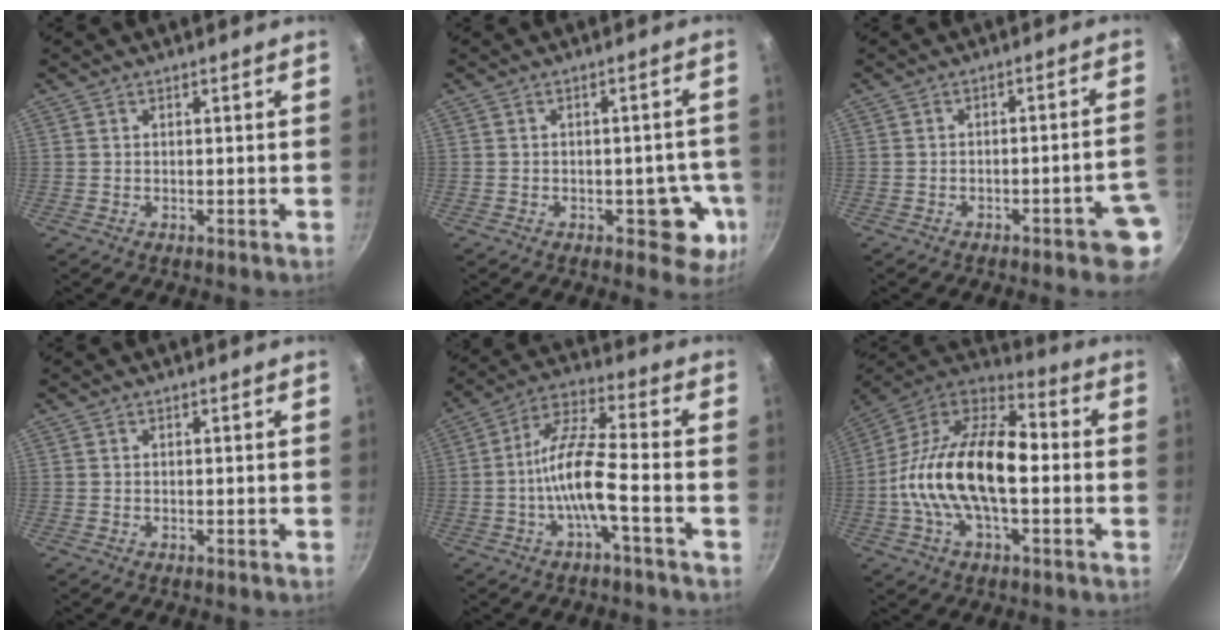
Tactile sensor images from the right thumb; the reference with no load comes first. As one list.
[{"total": 8.0, "force": [-2.5, 4.9, 5.8], "torque": [-0.016, 0.016, -0.029]}, {"total": 6.9, "force": [-3.0, 1.6, 6.0], "torque": [-0.061, 0.038, -0.028]}, {"total": 0.0}, {"total": 10.8, "force": [-3.3, 2.2, 10.0], "torque": [-0.199, 0.040, -0.073]}, {"total": 22.5, "force": [-1.8, 11.8, 19.1], "torque": [-0.332, 0.044, -0.054]}]